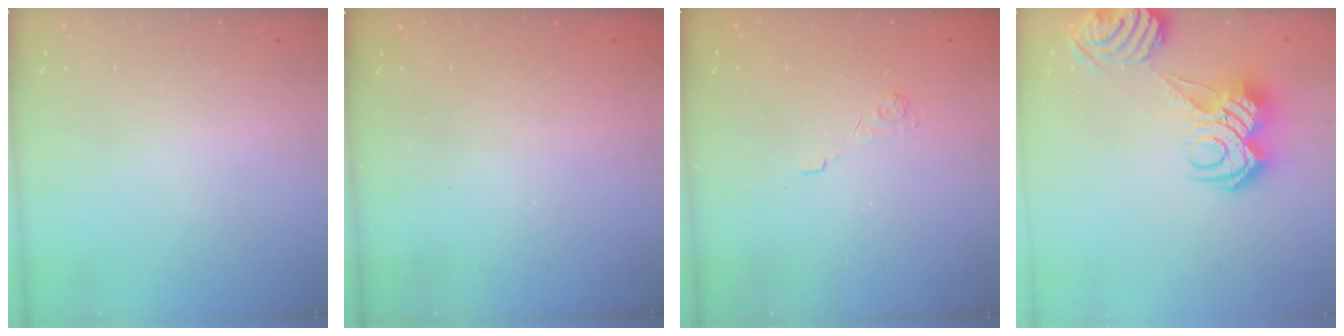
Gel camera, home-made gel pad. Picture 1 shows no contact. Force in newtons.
{"total": 2.3, "press": 2.1, "slide": 0.8}
{"total": 2.1, "press": 1.5, "slide": 1.4}
{"total": 10.5, "press": 10.4, "slide": 0.9}